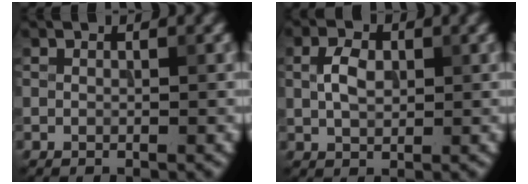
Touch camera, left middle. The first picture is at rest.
{"total": 2.8, "force": [0.5, 1.8, 2.0], "torque": [-0.045, 0.004, 0.008]}